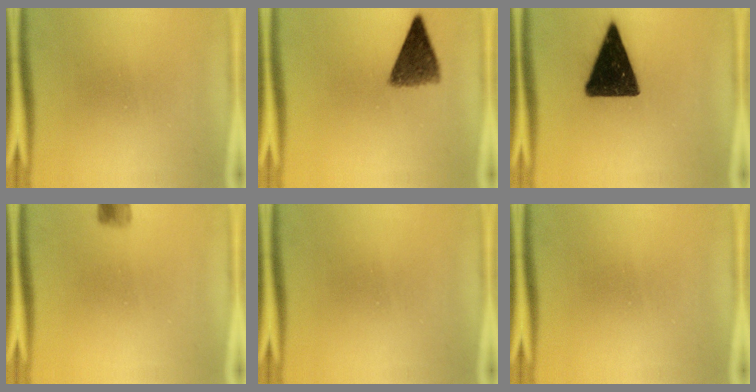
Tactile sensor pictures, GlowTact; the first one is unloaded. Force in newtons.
{"total": 7.0}
{"total": 15.4}
{"total": 2.4}
{"total": 0.0}
{"total": 0.0}